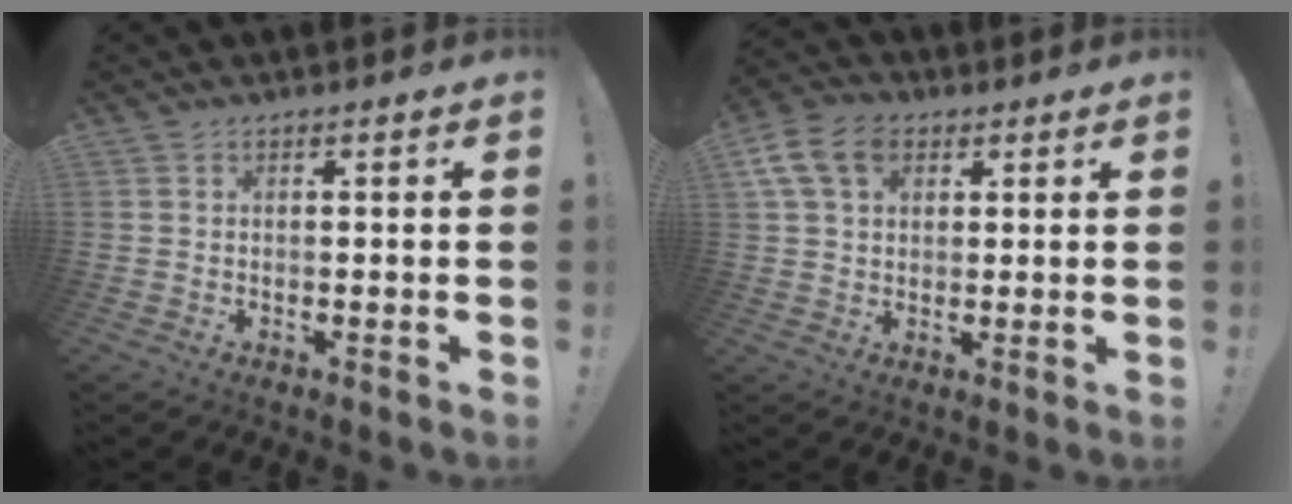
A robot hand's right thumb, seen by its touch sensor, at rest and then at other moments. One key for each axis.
{"total": 11.5, "fx": 4.8, "fy": 7.8, "fz": 7.0, "tx": -0.123, "ty": -0.006, "tz": 0.093}